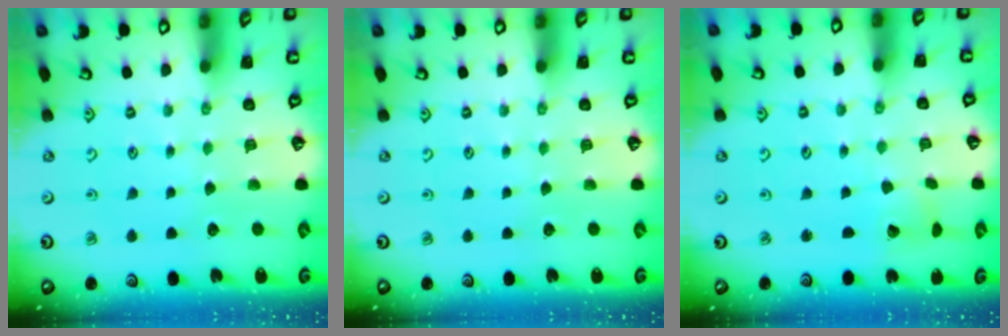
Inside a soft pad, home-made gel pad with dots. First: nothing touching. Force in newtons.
{"total": 0.0}
{"total": 3.0, "press": 3.0, "slide": 0.4}